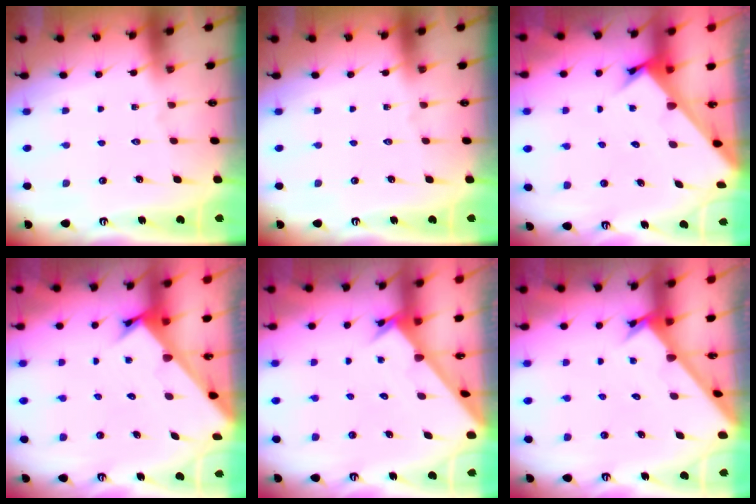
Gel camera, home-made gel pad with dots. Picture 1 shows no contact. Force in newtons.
{"total": 0.0}
{"total": 2.9, "press": 2.9, "slide": 0.2}
{"total": 2.7, "press": 2.7, "slide": 0.3}
{"total": 2.4, "press": 2.4, "slide": 0.2}
{"total": 2.4, "press": 2.4, "slide": 0.2}